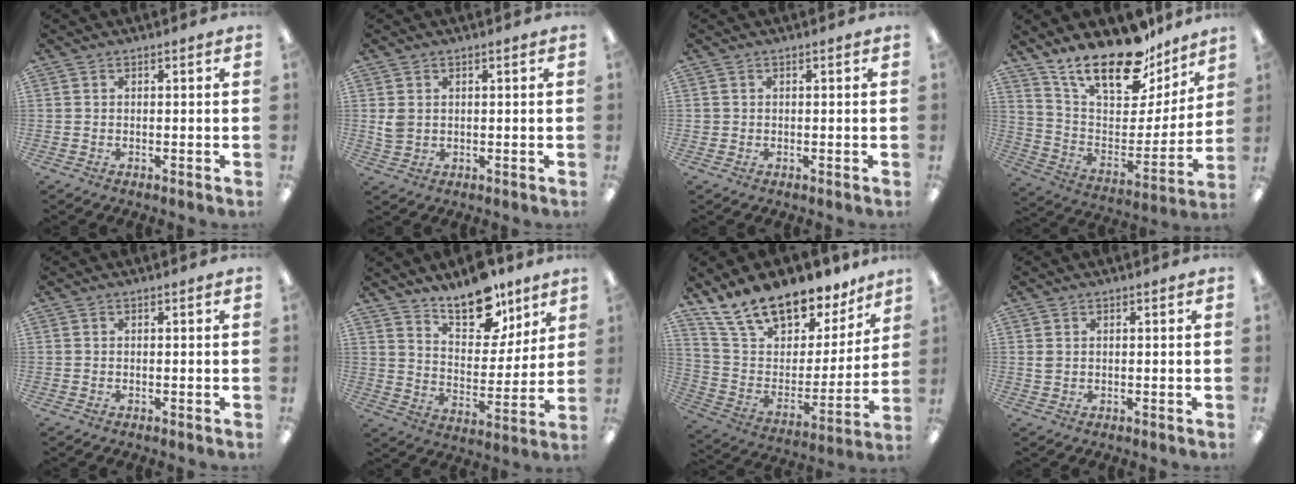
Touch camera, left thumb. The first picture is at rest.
{"total": 3.0, "force": [0.8, 2.4, 1.6], "torque": [-0.024, 0.000, 0.014]}
{"total": 0.7, "force": [0.1, 0.7, 0.0], "torque": [0.001, 0.005, 0.000]}
{"total": 22.0, "force": [17.3, 8.5, 10.5], "torque": [-0.180, -0.115, 0.305]}
{"total": 0.0}
{"total": 13.9, "force": [11.0, 6.1, 5.9], "torque": [-0.082, -0.073, 0.197]}
{"total": 17.7, "force": [14.7, 7.4, 6.5], "torque": [-0.125, -0.112, 0.265]}
{"total": 1.3, "force": [0.5, 1.0, 0.8], "torque": [-0.017, 0.004, 0.009]}